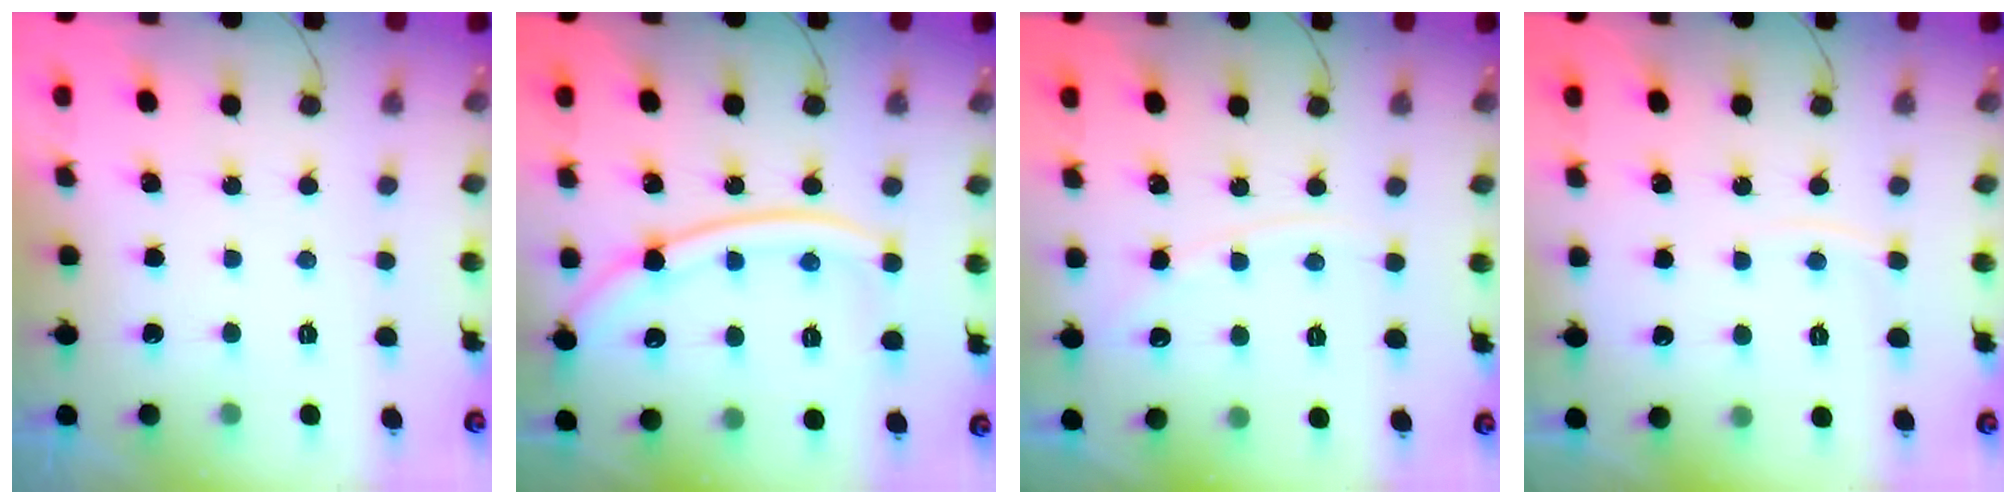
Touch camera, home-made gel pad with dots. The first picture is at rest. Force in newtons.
{"total": 14.4, "press": 14.3, "slide": 1.8}
{"total": 4.8, "press": 4.8, "slide": 0.7}
{"total": 4.3, "press": 4.3, "slide": 0.5}